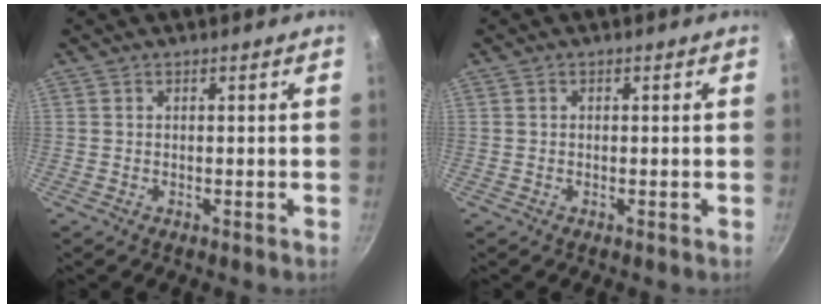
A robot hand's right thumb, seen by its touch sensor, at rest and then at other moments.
{"total": 0.6, "force": [0.1, 0.5, 0.3], "torque": [-0.004, 0.005, 0.002]}